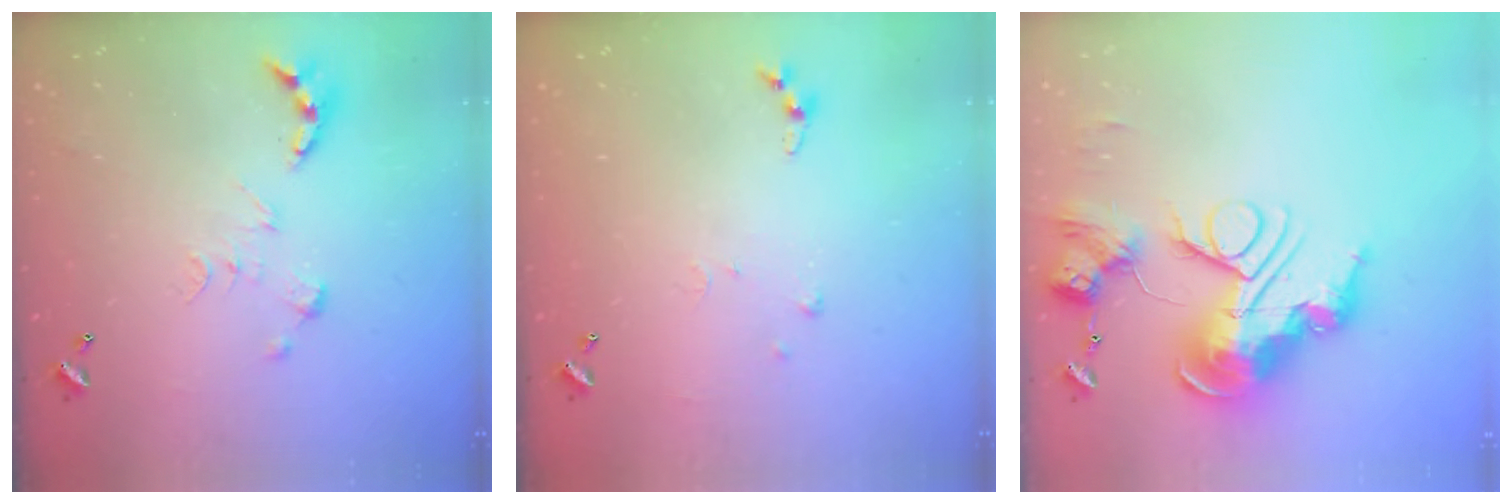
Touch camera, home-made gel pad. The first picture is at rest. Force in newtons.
{"total": 5.1, "press": 5.0, "slide": 0.8}
{"total": 0.7, "press": 0.7, "slide": 0.0}